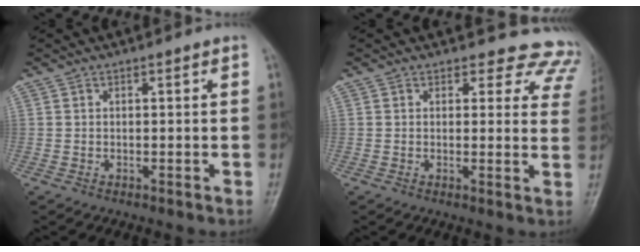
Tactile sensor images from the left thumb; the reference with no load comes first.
{"total": 10.4, "force": [9.2, 4.6, 0.8], "torque": [0.048, -0.053, 0.064]}